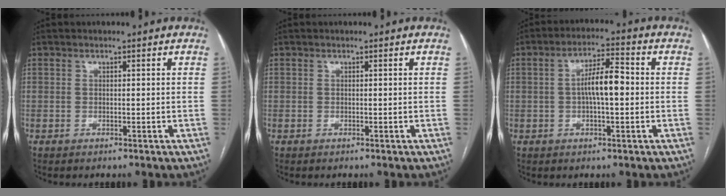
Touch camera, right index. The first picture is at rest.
{"total": 0.0}
{"total": 6.5, "force": [-0.2, 1.5, 6.3], "torque": [-0.117, 0.015, -0.006]}